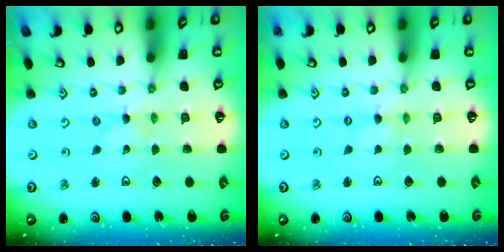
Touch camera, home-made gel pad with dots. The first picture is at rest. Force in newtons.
{"total": 0.0}